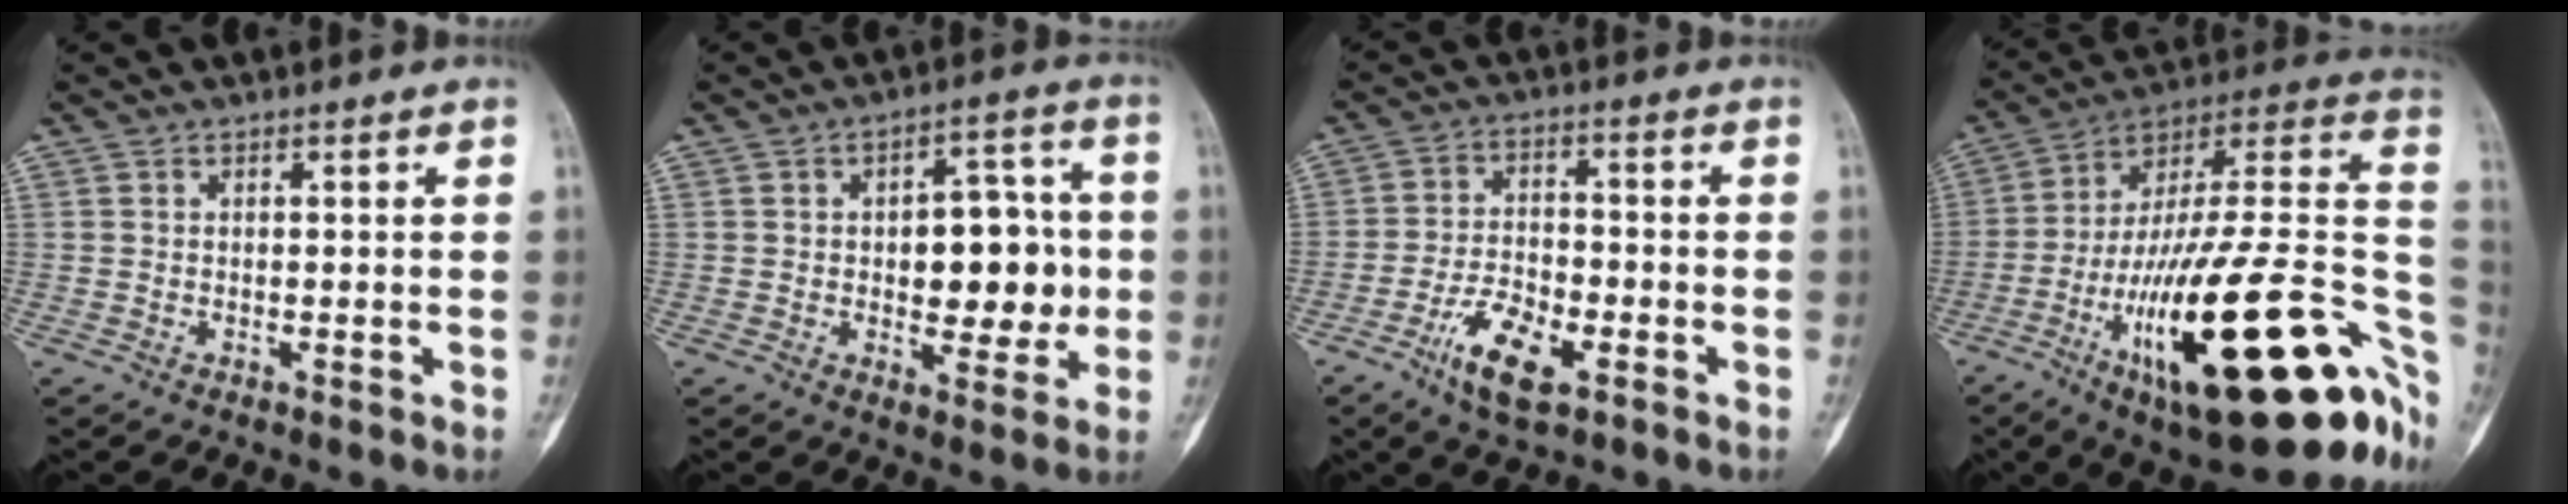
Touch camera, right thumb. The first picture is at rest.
{"total": 12.4, "force": [-0.3, 7.1, 10.2], "torque": [-0.092, 0.017, 0.001]}
{"total": 9.4, "force": [-4.8, 4.0, 7.1], "torque": [-0.134, 0.015, -0.085]}
{"total": 38.5, "force": [-12.1, 11.7, 34.6], "torque": [-0.437, 0.049, -0.191]}